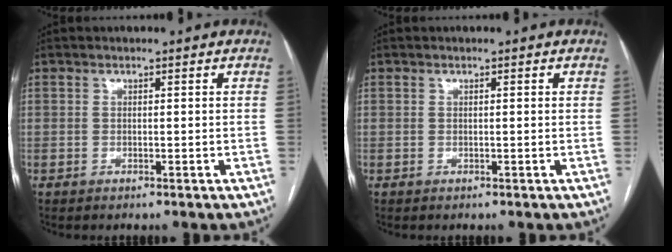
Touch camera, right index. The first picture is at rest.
{"total": 0.0}